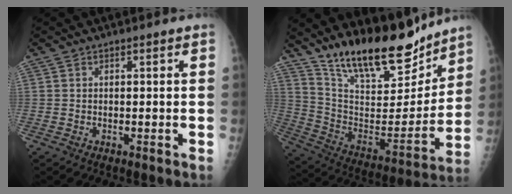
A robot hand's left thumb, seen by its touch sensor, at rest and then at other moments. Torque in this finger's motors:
{"motor_torque": [0.36, 0.24, 1.40, -1.38, 0.11]}